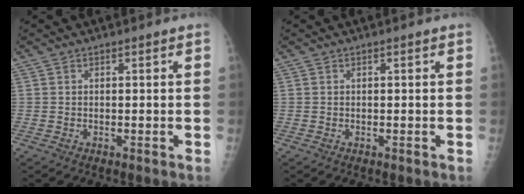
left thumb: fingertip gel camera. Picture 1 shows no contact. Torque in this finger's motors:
{"motor_torque": [0.01, 0.00, 0.00, 0.00, 0.02]}